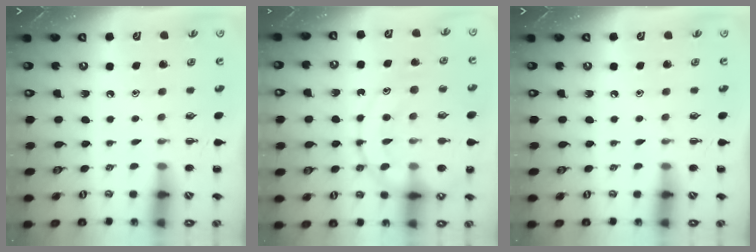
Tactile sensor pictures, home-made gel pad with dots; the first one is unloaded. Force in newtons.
{"total": 19.5, "press": 19.3, "slide": 2.5}
{"total": 0.0}